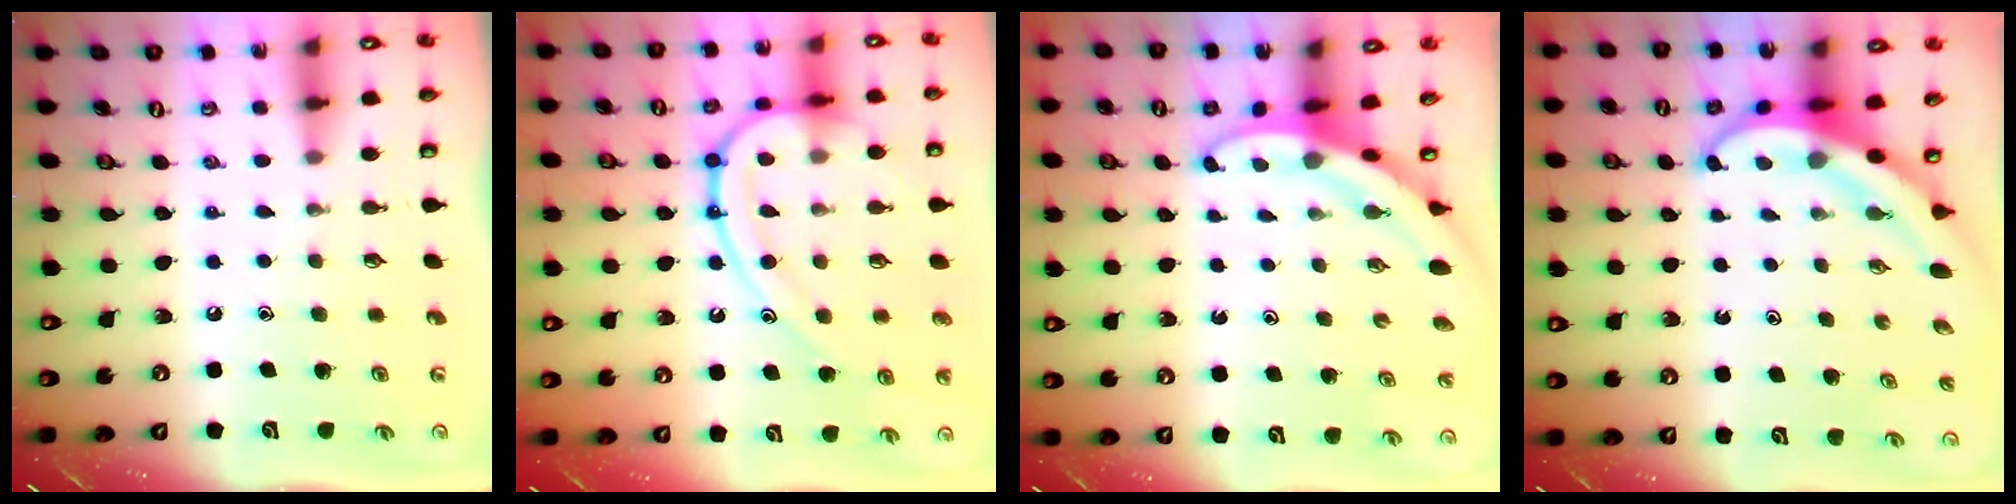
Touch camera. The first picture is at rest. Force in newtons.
{"total": 17.4, "press": 17.3, "slide": 1.5}
{"total": 3.6, "press": 3.6, "slide": 0.1}
{"total": 5.3, "press": 5.2, "slide": 0.7}